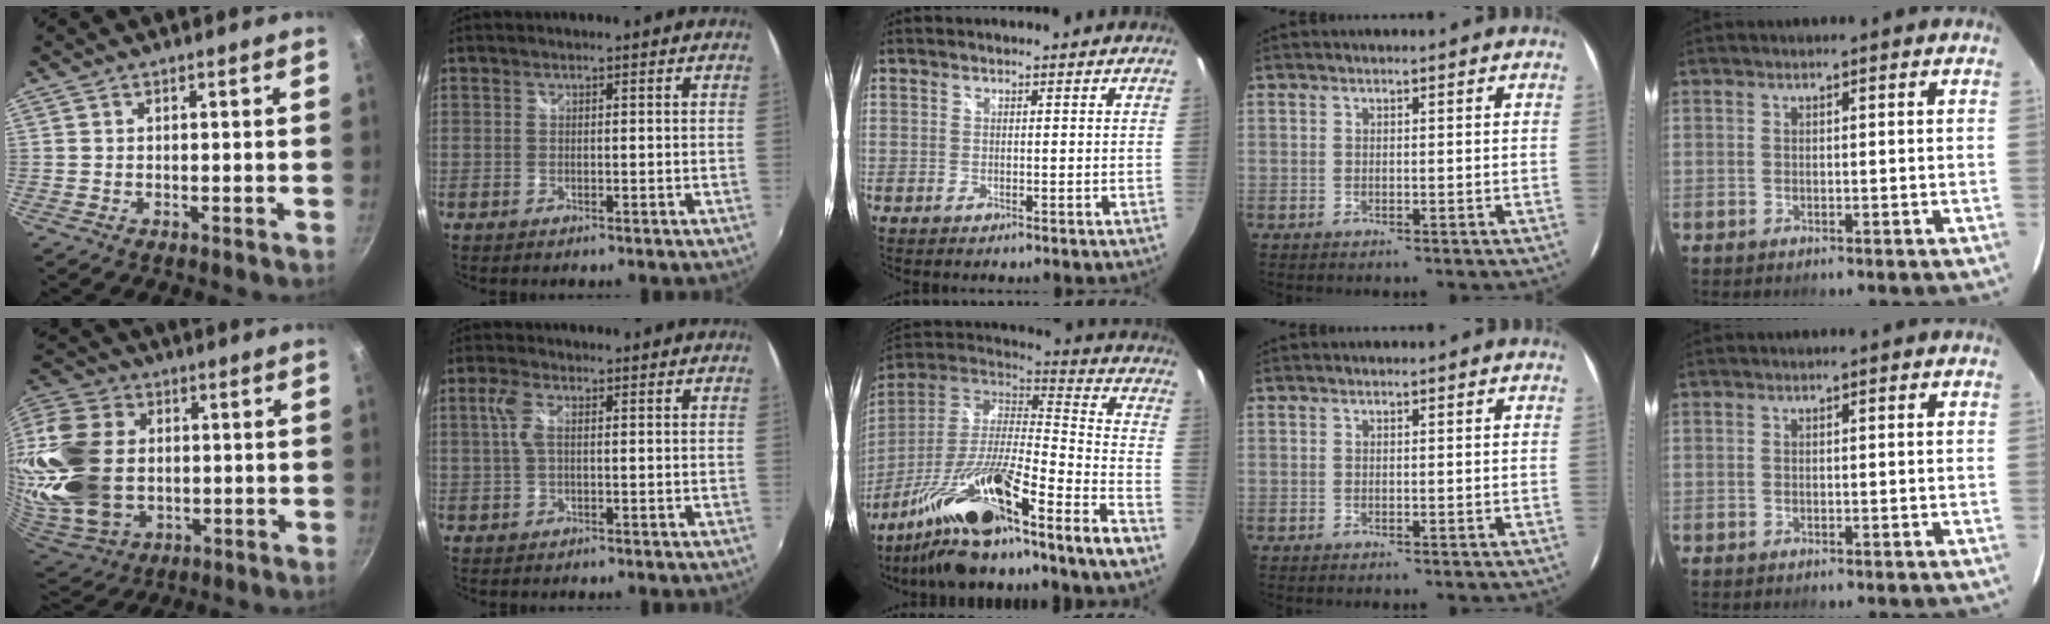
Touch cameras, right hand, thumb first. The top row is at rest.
{"thumb": {"total": 26.9, "force": [0.3, 19.8, 18.2], "torque": [-0.404, 0.006, 0.015]}, "index": {"total": 3.6, "force": [0.6, 1.5, 3.2], "torque": [-0.069, 0.005, 0.014]}, "middle": {"total": 21.3, "force": [-14.0, 0.2, 16.0], "torque": [-0.267, -0.033, -0.253]}}